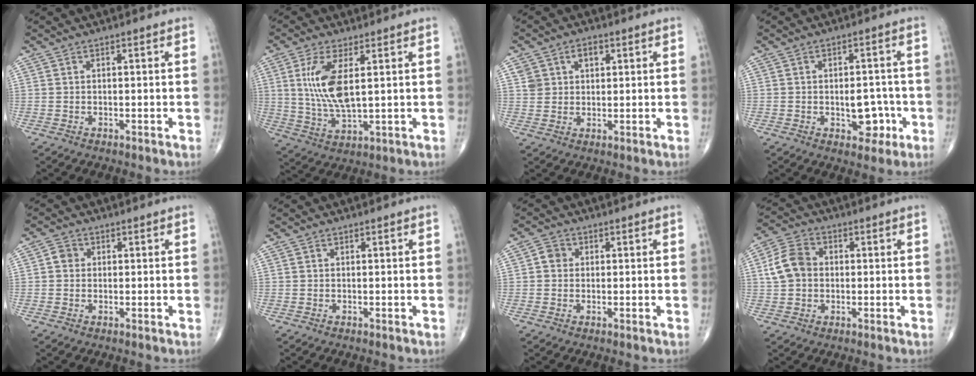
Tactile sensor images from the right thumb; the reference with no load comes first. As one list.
[{"total": 10.2, "force": [2.4, 3.7, 9.2], "torque": [-0.200, -0.018, 0.055]}, {"total": 4.6, "force": [2.0, 3.4, 2.4], "torque": [-0.019, -0.006, 0.034]}, {"total": 6.2, "force": [-1.7, 3.9, 4.5], "torque": [-0.027, 0.014, -0.017]}, {"total": 2.2, "force": [0.2, 2.0, 0.9], "torque": [-0.004, 0.004, -0.001]}, {"total": 0.0}, {"total": 2.5, "force": [0.2, 2.2, 1.0], "torque": [-0.004, 0.005, -0.002]}, {"total": 7.7, "force": [0.4, 6.1, 4.7], "torque": [-0.083, 0.018, 0.001]}]